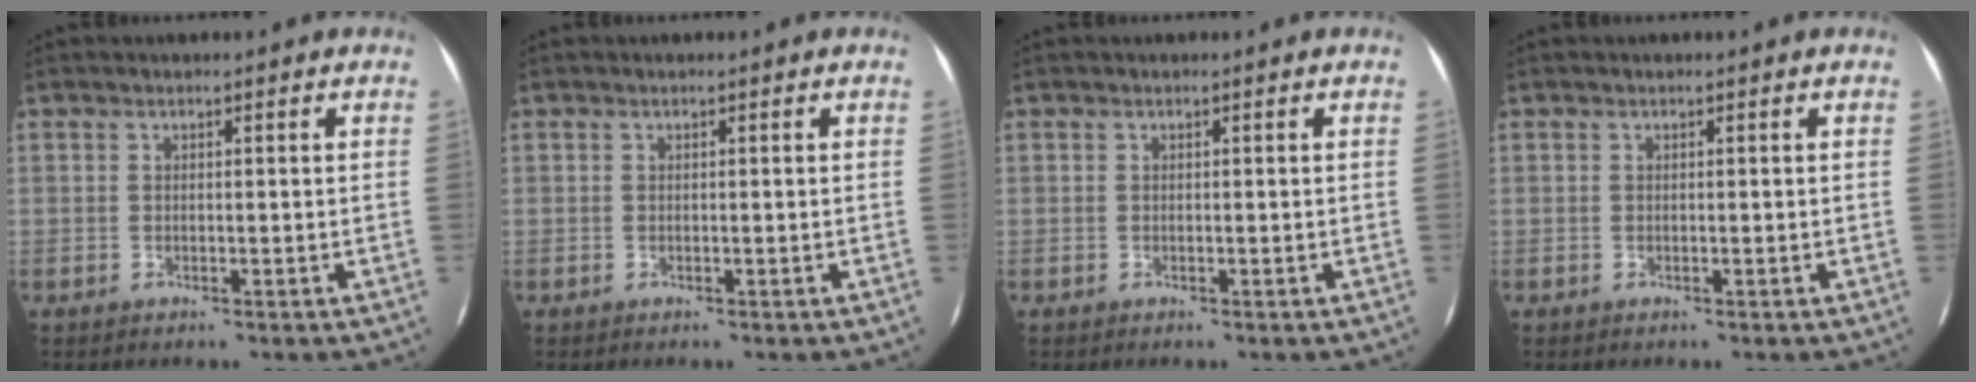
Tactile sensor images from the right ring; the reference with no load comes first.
{"total": 0.0}
{"total": 0.0}
{"total": 0.0}